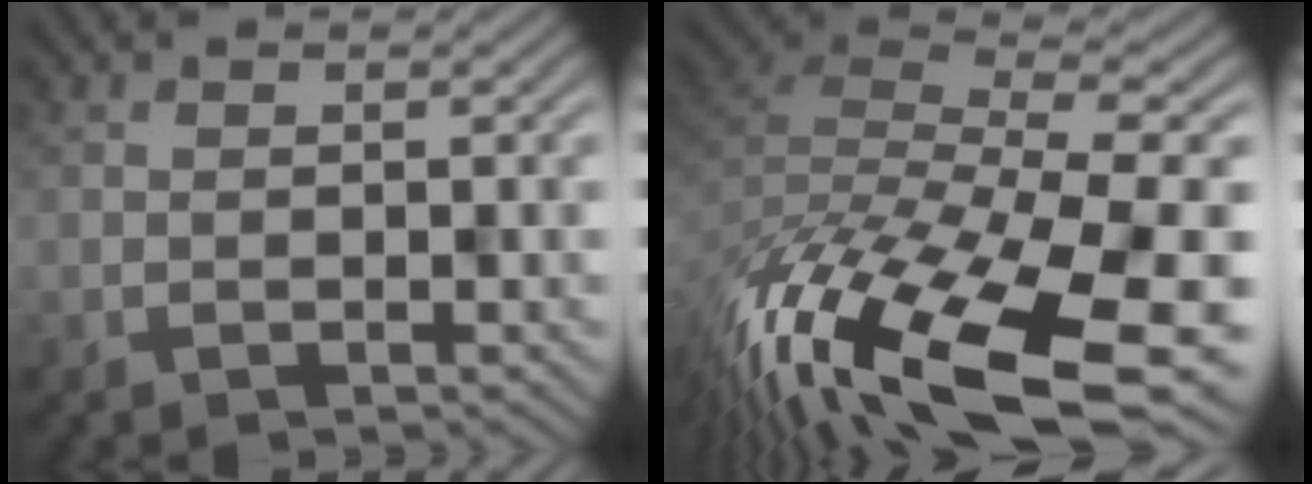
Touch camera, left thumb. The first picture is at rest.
{"total": 15.2, "force": [-9.0, 6.6, 10.3], "torque": [-0.232, -0.048, -0.128]}